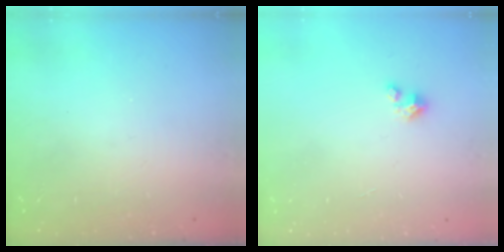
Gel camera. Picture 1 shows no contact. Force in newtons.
{"total": 2.6, "press": 2.6, "slide": 0.2}